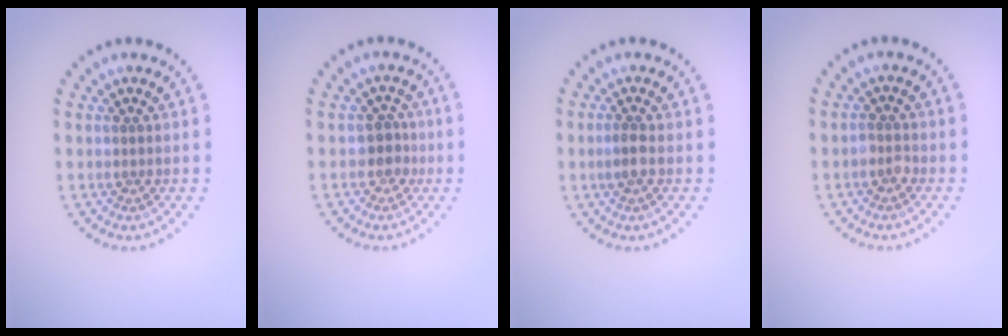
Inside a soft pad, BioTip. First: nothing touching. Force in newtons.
{"total": 1.9, "press": 1.5, "slide": 1.2}
{"total": 1.4, "press": 1.3, "slide": 0.5}
{"total": 1.1, "press": 1.0, "slide": 0.4}